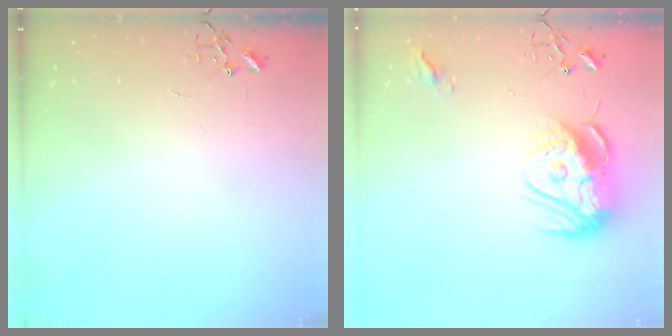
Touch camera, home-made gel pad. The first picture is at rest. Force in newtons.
{"total": 15.6, "press": 15.6, "slide": 1.3}